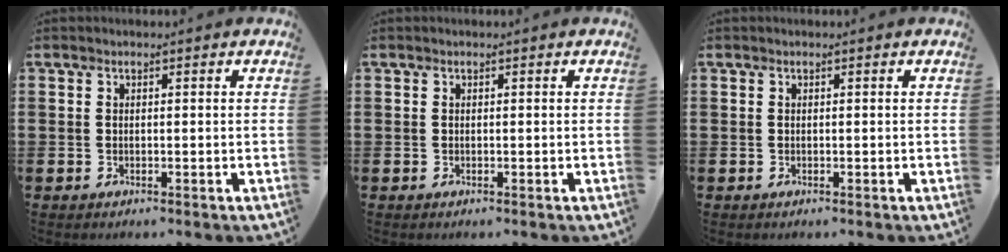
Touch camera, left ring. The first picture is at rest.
{"total": 0.0}
{"total": 0.0}